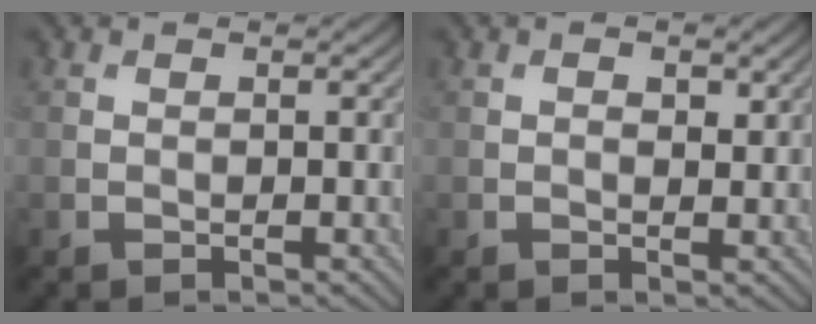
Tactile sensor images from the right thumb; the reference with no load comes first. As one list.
[{"total": 1.7, "force": [0.5, 0.8, 1.4], "torque": [-0.023, -0.004, 0.011]}]